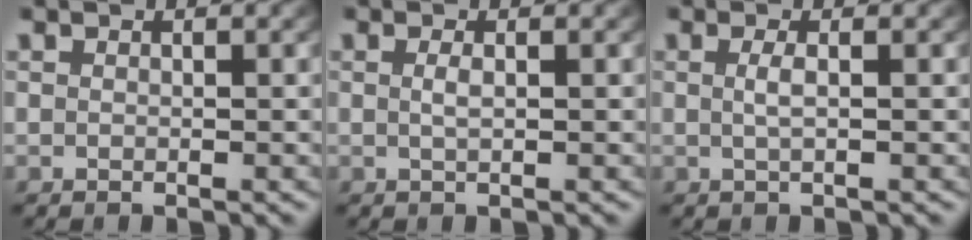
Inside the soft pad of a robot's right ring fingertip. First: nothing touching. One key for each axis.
{"total": 0.9, "fx": -0.1, "fy": -0.1, "fz": 0.9, "tx": -0.025, "ty": -0.010, "tz": 0.004}
{"total": 1.3, "fx": -0.1, "fy": -0.1, "fz": 1.2, "tx": -0.031, "ty": -0.008, "tz": 0.003}